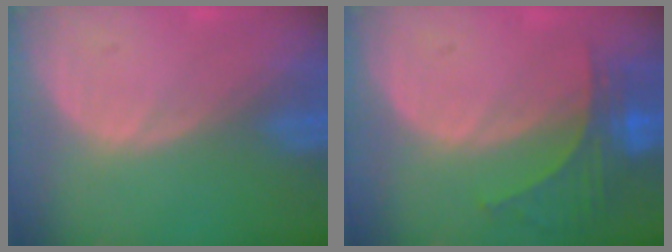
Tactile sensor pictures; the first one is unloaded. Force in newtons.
{"total": 5.9, "press": 5.6, "slide": 2.0}